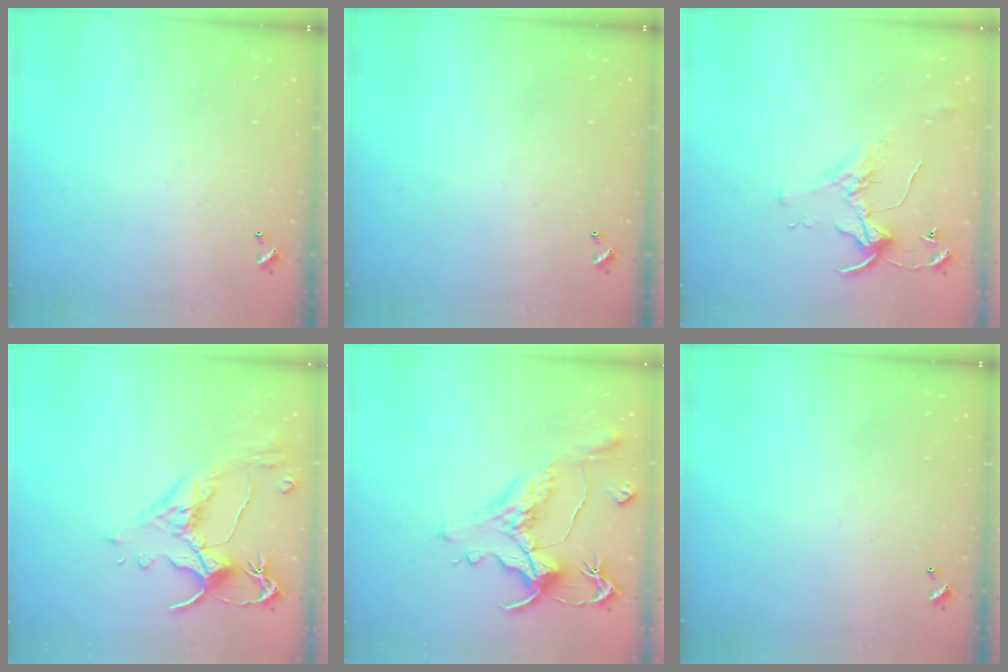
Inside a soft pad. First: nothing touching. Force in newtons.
{"total": 0.0}
{"total": 2.1, "press": 2.1, "slide": 0.1}
{"total": 2.6, "press": 2.2, "slide": 1.3}
{"total": 1.5, "press": 0.4, "slide": 1.5}
{"total": 0.0}